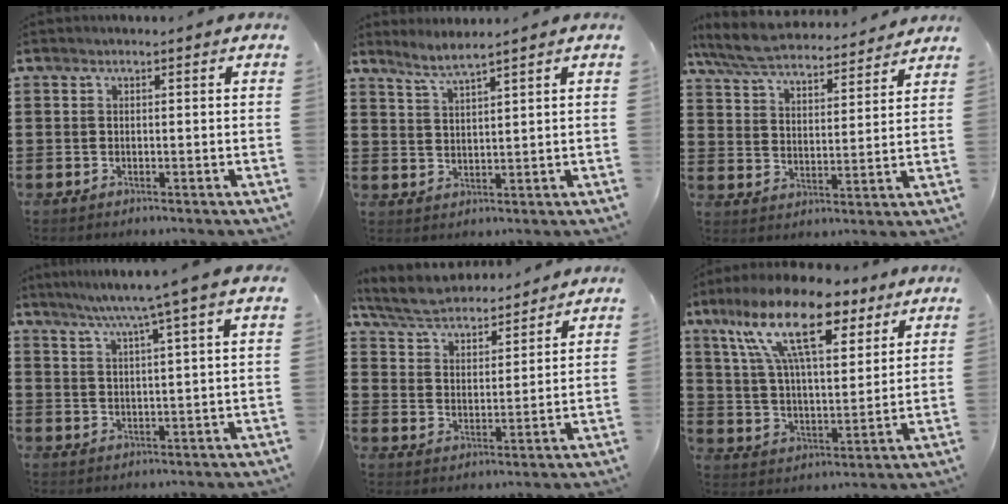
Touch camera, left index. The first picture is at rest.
{"total": 3.3, "force": [2.9, -0.5, 1.4], "torque": [-0.035, -0.006, 0.053]}
{"total": 7.2, "force": [6.8, 0.8, 2.3], "torque": [-0.075, -0.039, 0.119]}
{"total": 5.9, "force": [4.3, -1.2, 3.9], "torque": [-0.088, -0.016, 0.068]}
{"total": 5.8, "force": [5.6, 0.8, 1.5], "torque": [-0.055, -0.028, 0.096]}
{"total": 17.0, "force": [10.6, 5.6, 12.0], "torque": [-0.249, -0.024, 0.180]}